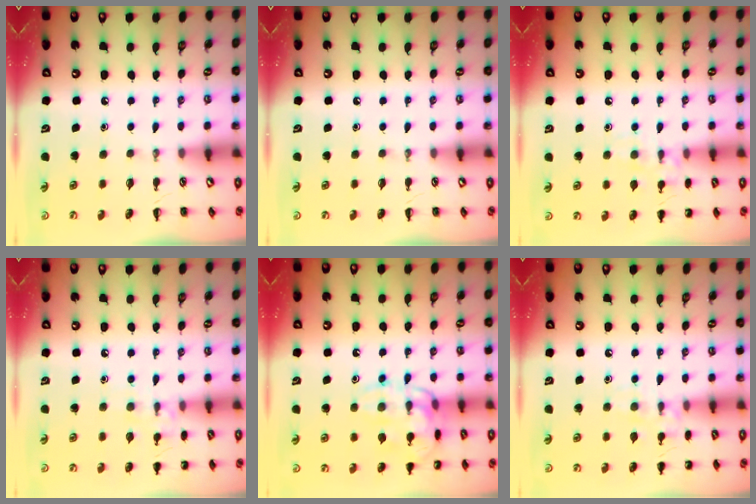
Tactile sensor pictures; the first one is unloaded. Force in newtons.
{"total": 0.0}
{"total": 8.9, "press": 8.7, "slide": 1.5}
{"total": 9.2, "press": 8.9, "slide": 2.0}
{"total": 13.9, "press": 13.9, "slide": 0.3}
{"total": 8.9, "press": 8.7, "slide": 1.5}